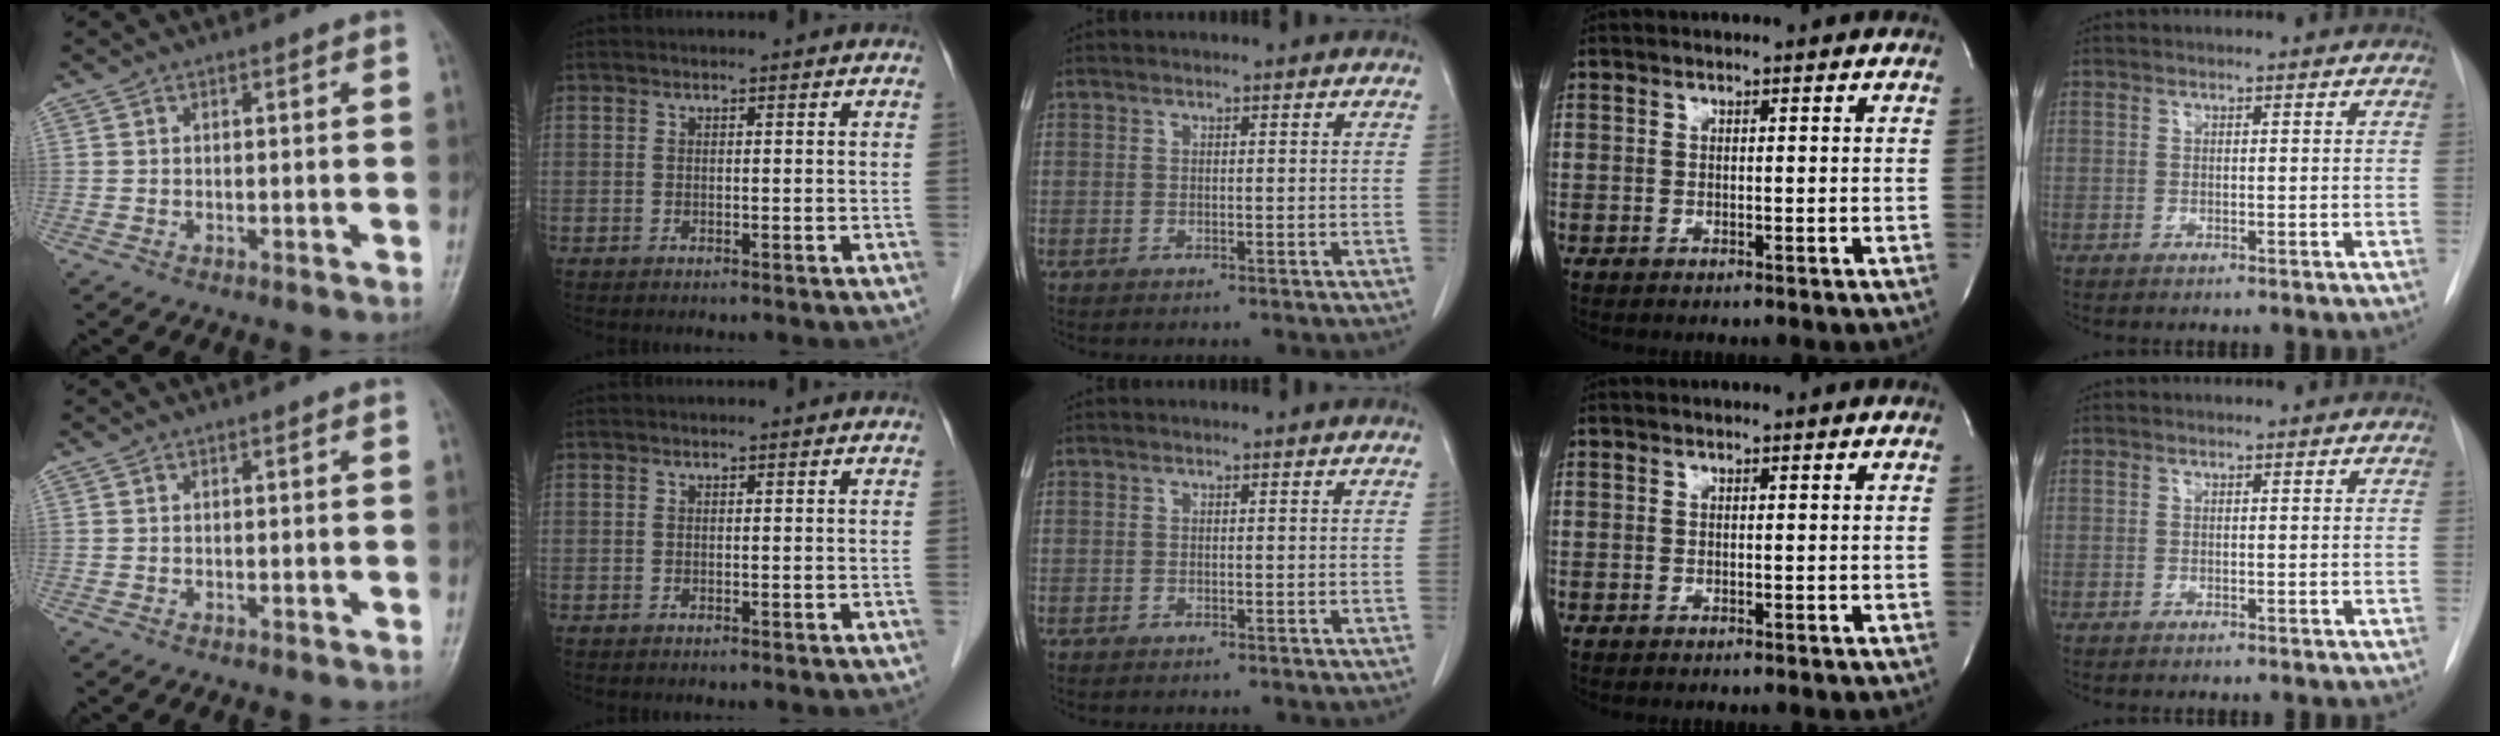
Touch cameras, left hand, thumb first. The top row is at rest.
{}